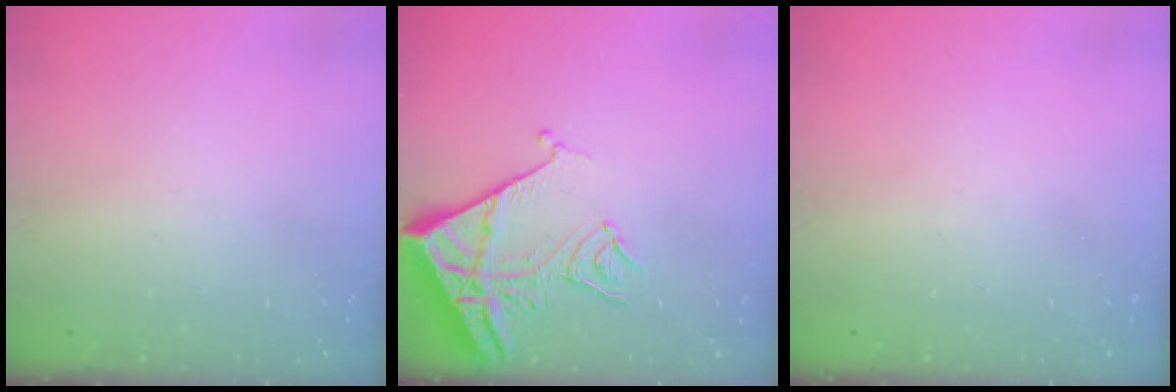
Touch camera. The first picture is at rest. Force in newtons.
{"total": 10.5, "press": 10.5, "slide": 1.2}
{"total": 0.0}